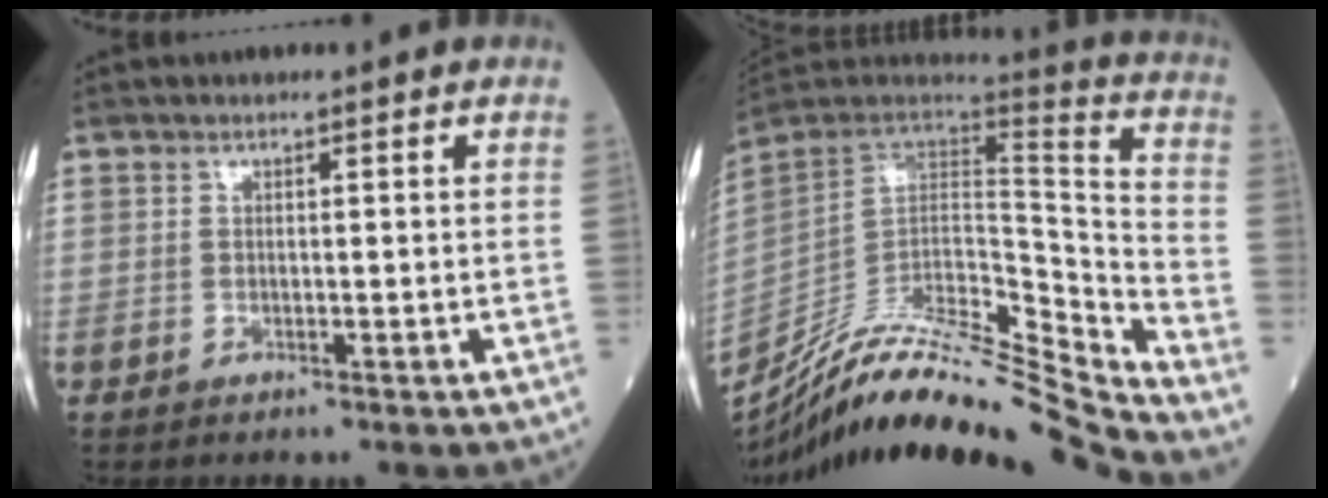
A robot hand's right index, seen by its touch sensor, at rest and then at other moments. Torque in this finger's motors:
{"motor_torque": [-1.46, -0.68, -1.05, -0.21]}